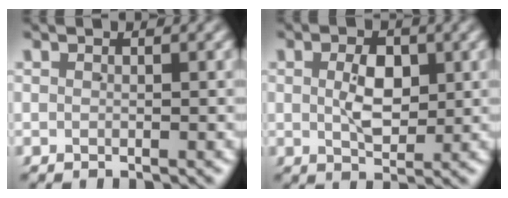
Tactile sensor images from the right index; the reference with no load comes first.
{"total": 3.7, "force": [0.4, 2.2, 3.0], "torque": [-0.050, -0.004, 0.013]}